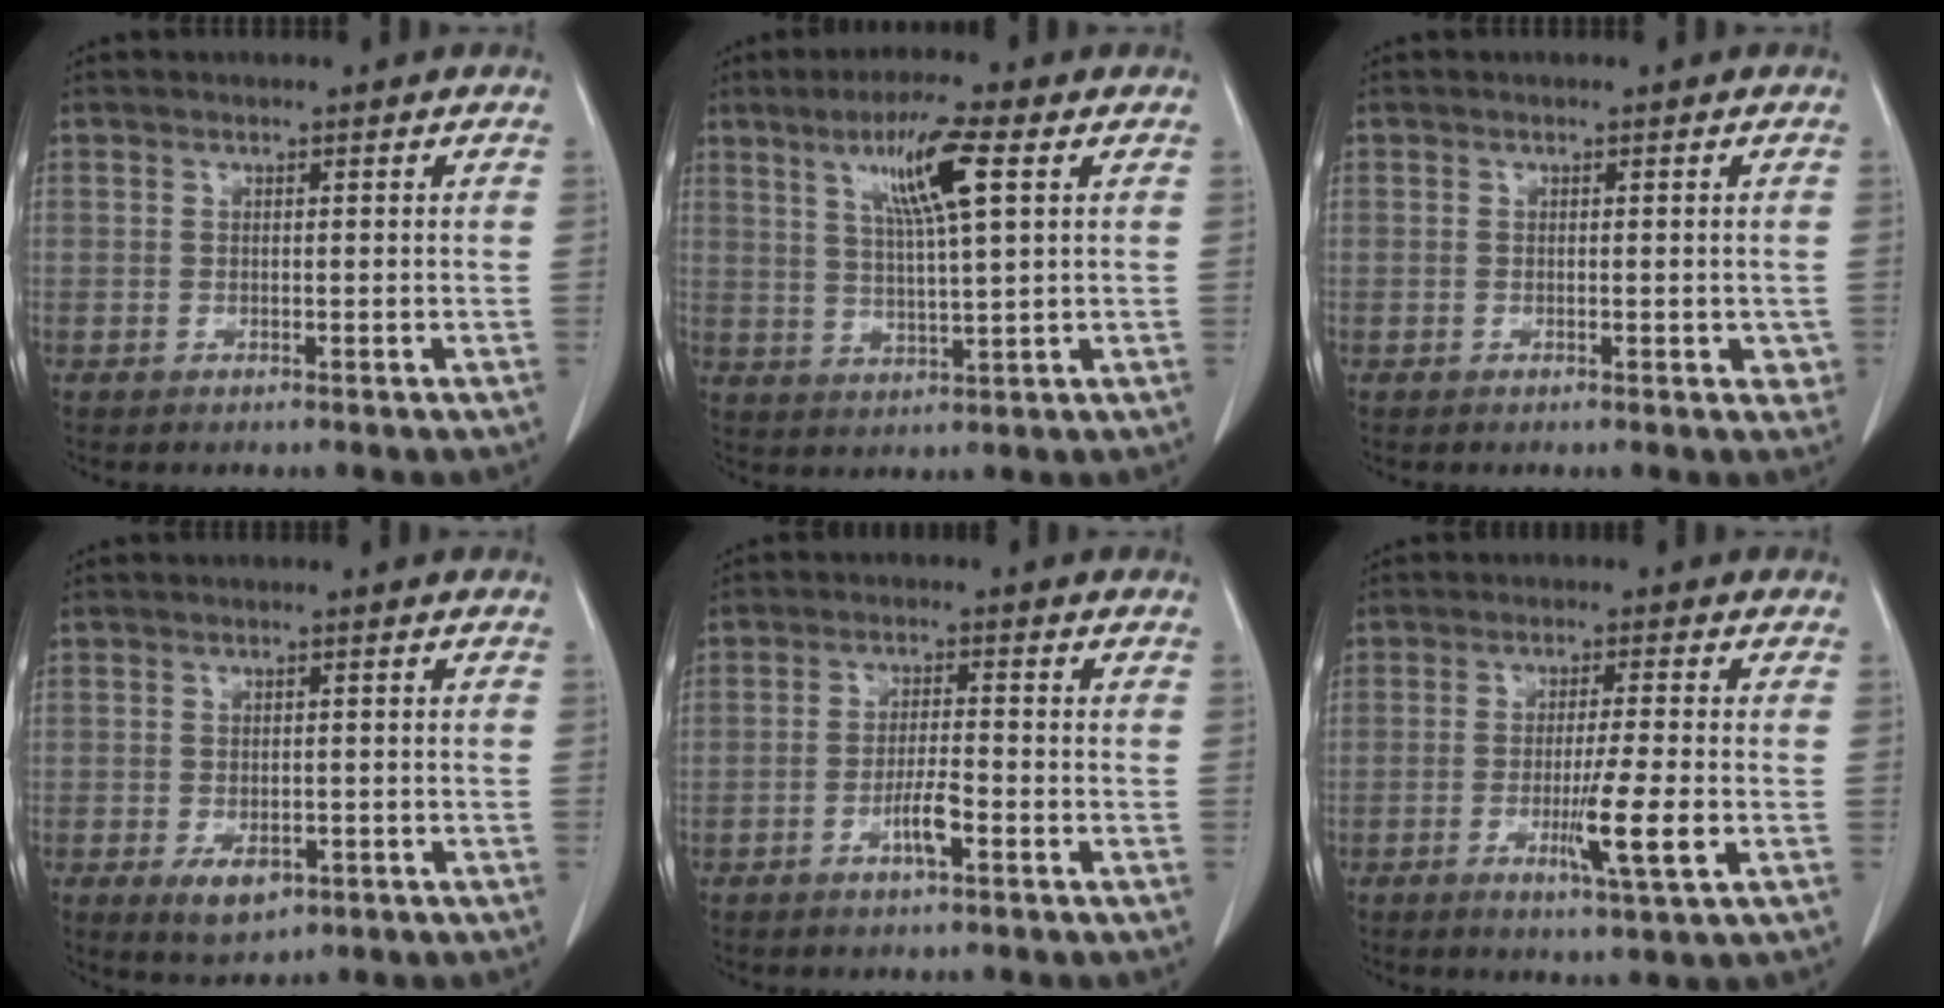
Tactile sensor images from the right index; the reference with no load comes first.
{"total": 9.1, "force": [3.8, 0.0, 8.2], "torque": [-0.153, 0.007, 0.069]}
{"total": 2.5, "force": [-0.4, 1.4, 2.0], "torque": [-0.009, 0.001, -0.002]}
{"total": 4.7, "force": [-2.3, 2.4, 3.4], "torque": [-0.053, -0.004, -0.023]}
{"total": 4.0, "force": [-2.0, 0.5, 3.4], "torque": [-0.065, 0.000, -0.039]}
{"total": 7.3, "force": [-2.2, -0.5, 7.0], "torque": [-0.119, -0.016, -0.036]}